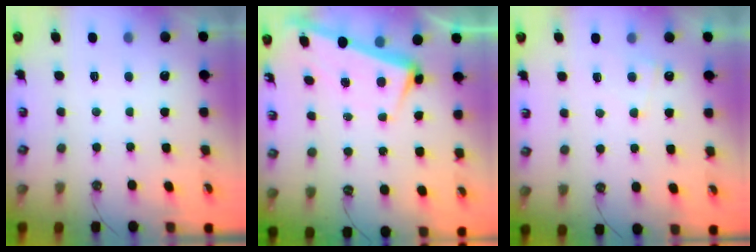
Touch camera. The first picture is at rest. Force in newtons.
{"total": 3.0, "press": 2.8, "slide": 0.8}
{"total": 2.1, "press": 2.0, "slide": 0.5}